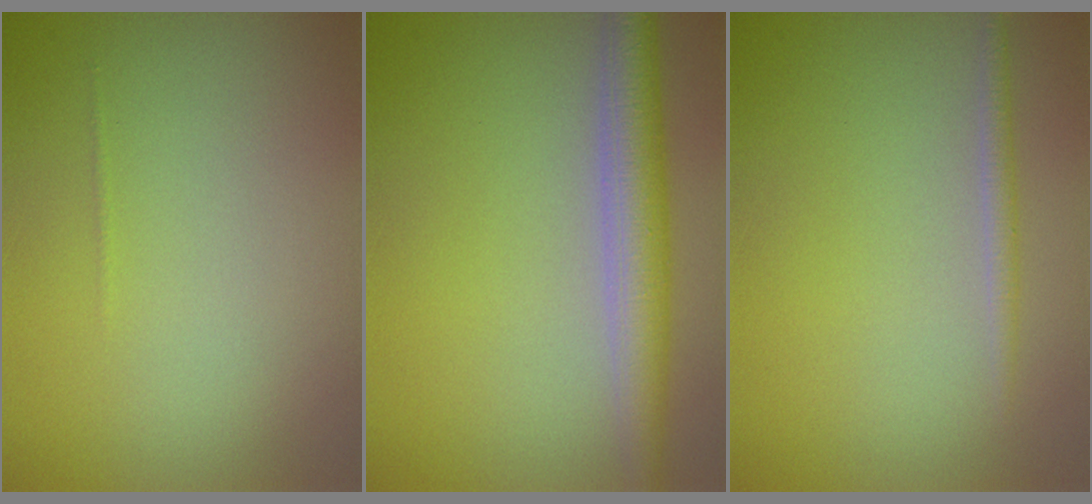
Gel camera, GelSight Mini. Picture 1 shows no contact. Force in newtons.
{"total": 4.3, "press": 4.3, "slide": 0.2}
{"total": 1.1, "press": 1.1, "slide": 0.0}